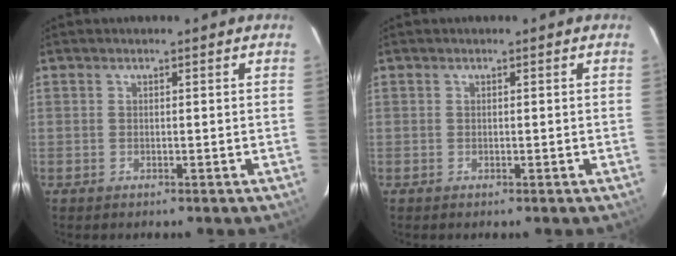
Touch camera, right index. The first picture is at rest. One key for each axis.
{"total": 0.0}